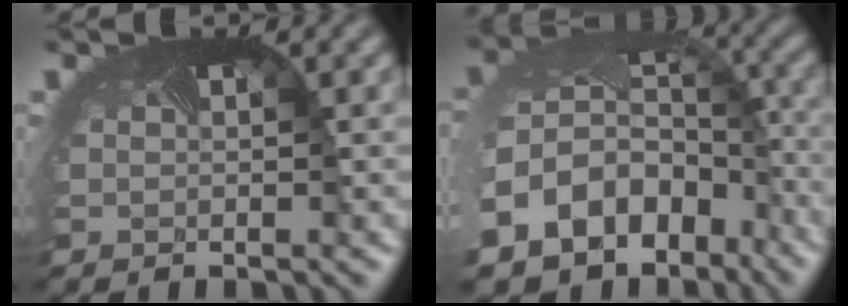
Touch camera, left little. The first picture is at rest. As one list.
[{"total": 18.3, "force": [-8.7, 14.6, 6.9], "torque": [-0.178, -0.067, -0.119]}]